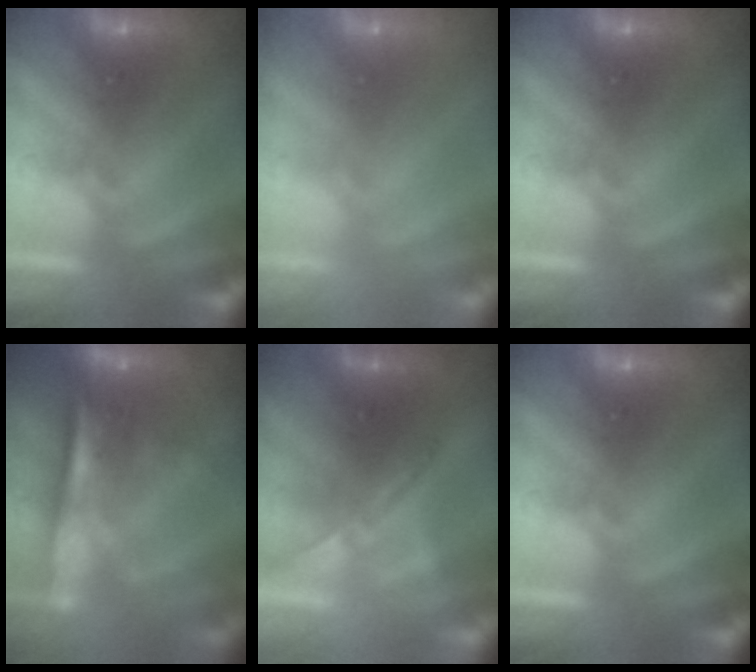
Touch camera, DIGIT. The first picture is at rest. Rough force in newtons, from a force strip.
{"total": 2.8}
{"total": 0.0}
{"total": 6.7}
{"total": 1.7}
{"total": 0.0}